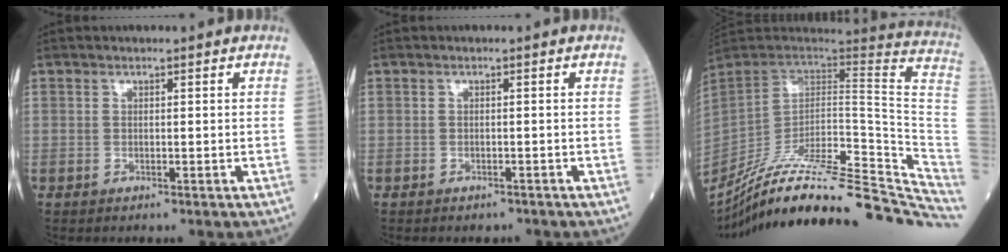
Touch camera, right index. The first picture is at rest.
{"total": 1.9, "force": [-1.7, 0.8, 0.3], "torque": [-0.007, 0.000, -0.022]}
{"total": 36.2, "force": [-31.2, 3.7, 17.9], "torque": [-0.175, -0.031, -0.440]}